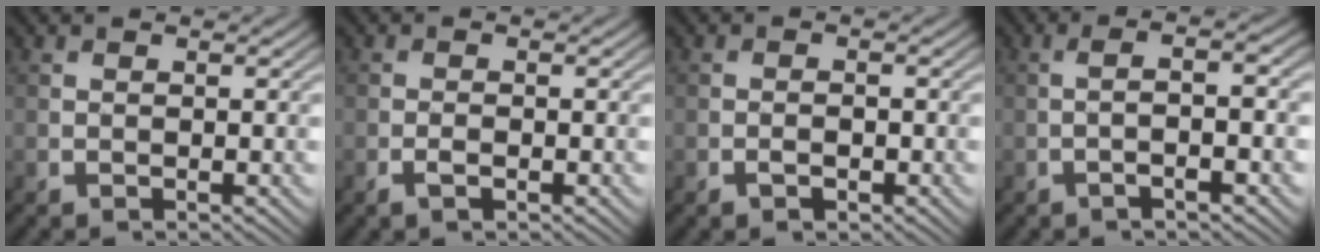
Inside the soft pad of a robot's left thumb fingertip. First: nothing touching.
{"total": 1.3, "force": [-0.7, 0.6, 1.0], "torque": [-0.023, 0.000, -0.017]}
{"total": 1.6, "force": [-0.8, 0.9, 1.0], "torque": [-0.016, 0.002, -0.017]}
{"total": 4.0, "force": [-1.0, 0.6, 3.8], "torque": [-0.065, 0.010, -0.031]}